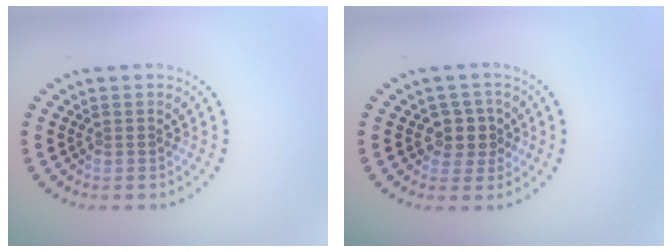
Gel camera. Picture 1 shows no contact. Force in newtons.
{"total": 2.5, "press": 2.2, "slide": 1.2}